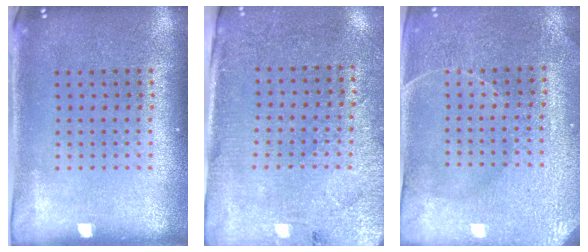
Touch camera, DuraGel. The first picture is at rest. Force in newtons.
{"total": 2.7, "press": 2.5, "slide": 1.1}
{"total": 3.3, "press": 3.3, "slide": 0.4}